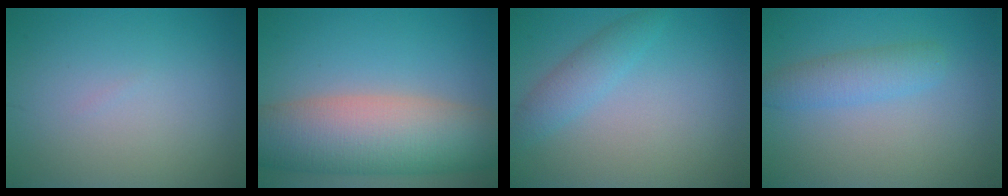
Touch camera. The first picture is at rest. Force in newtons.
{"total": 10.6, "press": 10.6, "slide": 0.8}
{"total": 2.3, "press": 2.3, "slide": 0.2}
{"total": 2.8, "press": 2.8, "slide": 0.1}